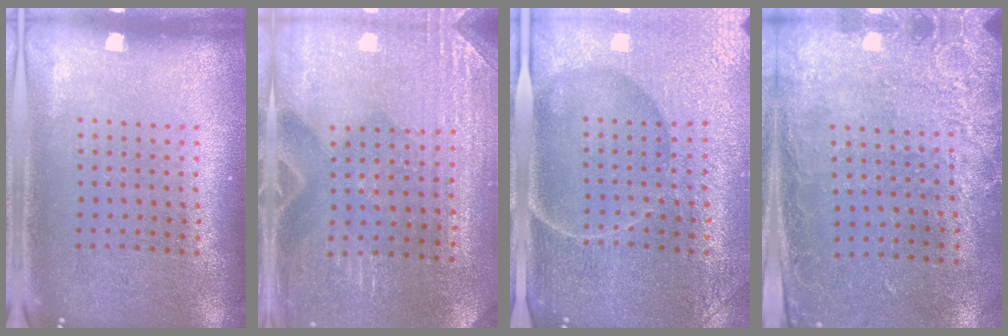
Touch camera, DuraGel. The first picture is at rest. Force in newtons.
{"total": 3.0, "press": 2.9, "slide": 0.3}
{"total": 4.7, "press": 4.4, "slide": 1.6}
{"total": 2.7, "press": 2.0, "slide": 1.8}